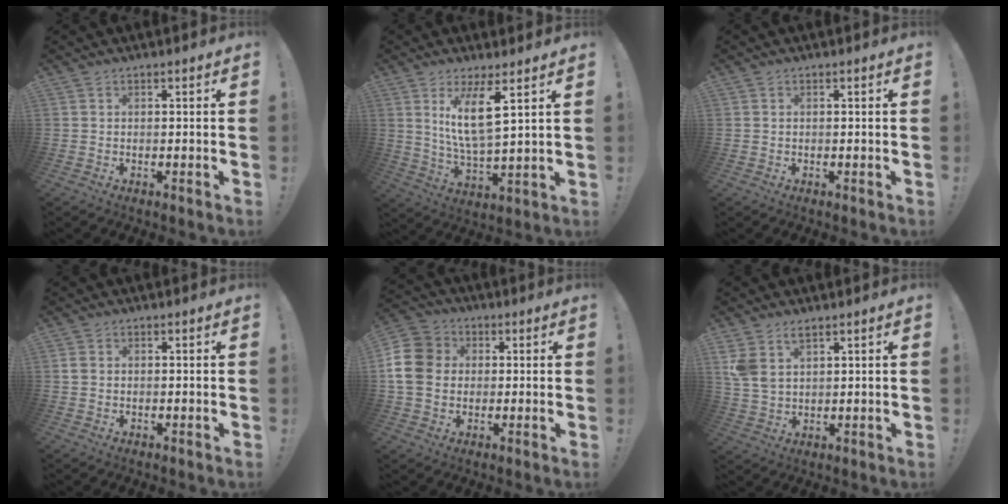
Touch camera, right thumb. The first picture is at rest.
{"total": 11.8, "force": [5.7, 2.5, 10.1], "torque": [-0.176, -0.027, 0.093]}
{"total": 0.0}
{"total": 1.7, "force": [-0.1, 1.5, 0.8], "torque": [-0.021, 0.009, -0.001]}
{"total": 12.9, "force": [0.7, 10.9, 6.9], "torque": [-0.140, 0.016, 0.016]}
{"total": 6.3, "force": [3.7, 3.5, 3.7], "torque": [-0.071, -0.012, 0.074]}